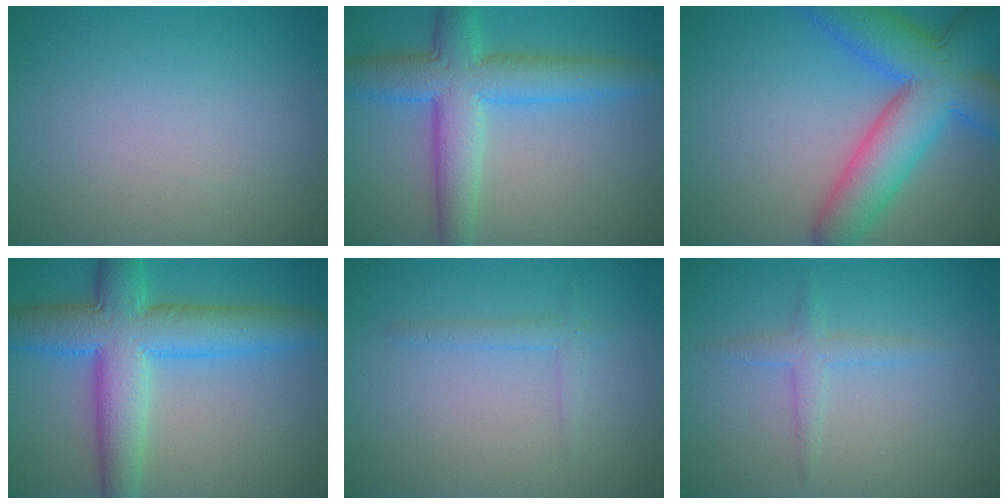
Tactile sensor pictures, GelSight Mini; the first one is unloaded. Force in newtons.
{"total": 7.2, "press": 7.2, "slide": 0.3}
{"total": 10.0, "press": 10.0, "slide": 0.5}
{"total": 9.1, "press": 9.1, "slide": 0.4}
{"total": 1.3, "press": 1.3, "slide": 0.1}
{"total": 1.7, "press": 1.7, "slide": 0.1}